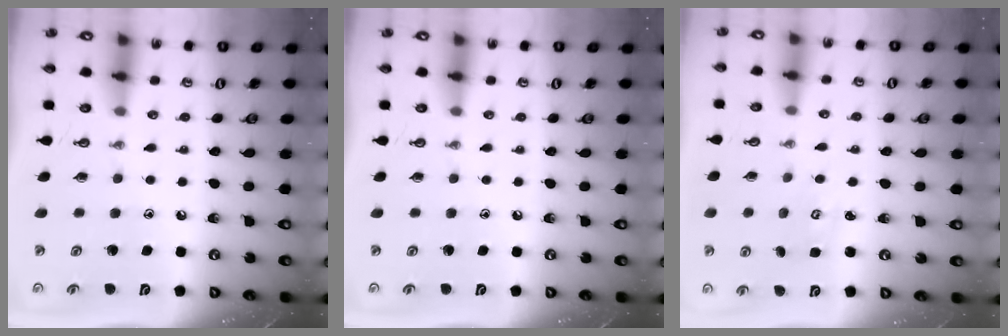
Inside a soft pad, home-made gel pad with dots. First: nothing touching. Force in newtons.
{"total": 0.0}
{"total": 1.8, "press": 1.8, "slide": 0.2}